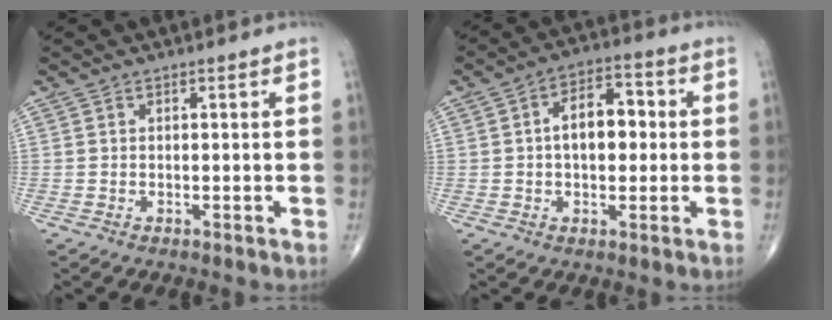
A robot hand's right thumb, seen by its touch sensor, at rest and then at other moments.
{"total": 9.1, "force": [0.5, 5.5, 7.3], "torque": [-0.093, 0.023, 0.001]}